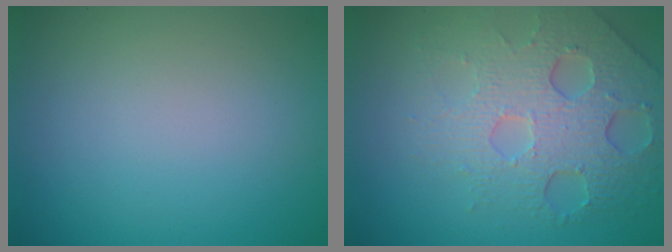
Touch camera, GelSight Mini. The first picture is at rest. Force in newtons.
{"total": 6.6, "press": 4.8, "slide": 4.5}